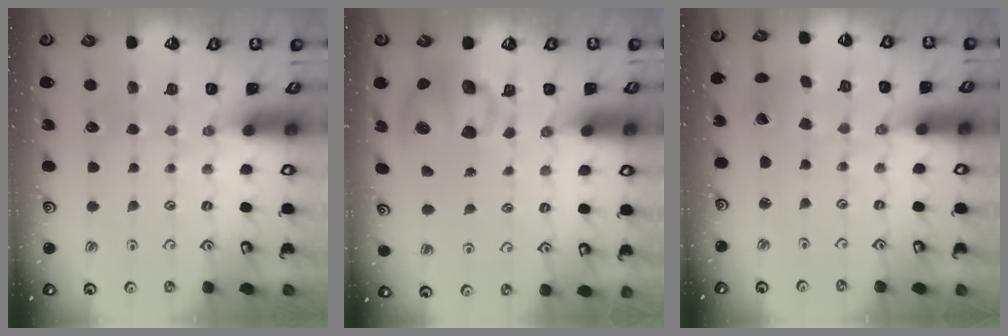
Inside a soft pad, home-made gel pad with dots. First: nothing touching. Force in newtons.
{"total": 10.8, "press": 10.6, "slide": 1.5}
{"total": 2.1, "press": 2.1, "slide": 0.3}